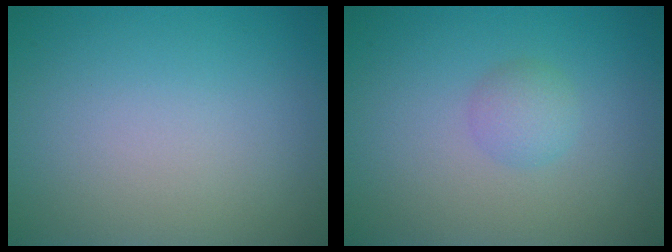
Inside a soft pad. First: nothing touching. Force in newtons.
{"total": 1.7, "press": 1.7, "slide": 0.1}